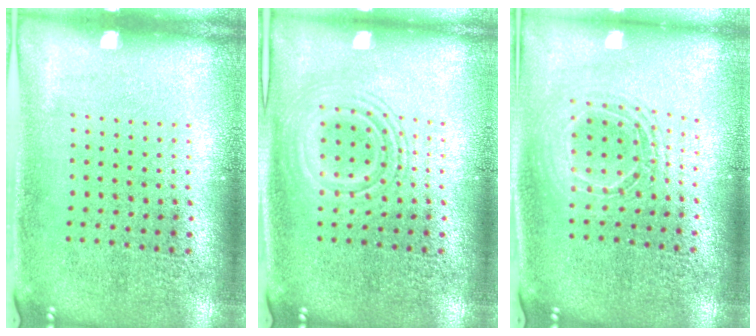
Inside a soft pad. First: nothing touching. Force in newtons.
{"total": 2.6, "press": 2.6, "slide": 0.5}
{"total": 1.6, "press": 1.3, "slide": 0.8}